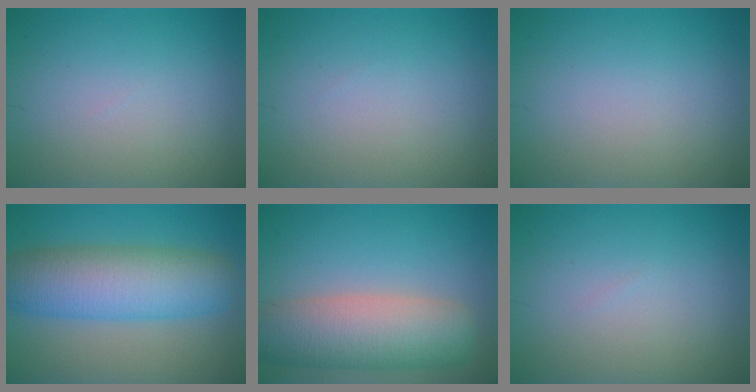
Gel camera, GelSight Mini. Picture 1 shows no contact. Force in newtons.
{"total": 0.0}
{"total": 0.0}
{"total": 8.9, "press": 8.9, "slide": 0.1}
{"total": 8.1, "press": 8.1, "slide": 0.5}
{"total": 0.0}